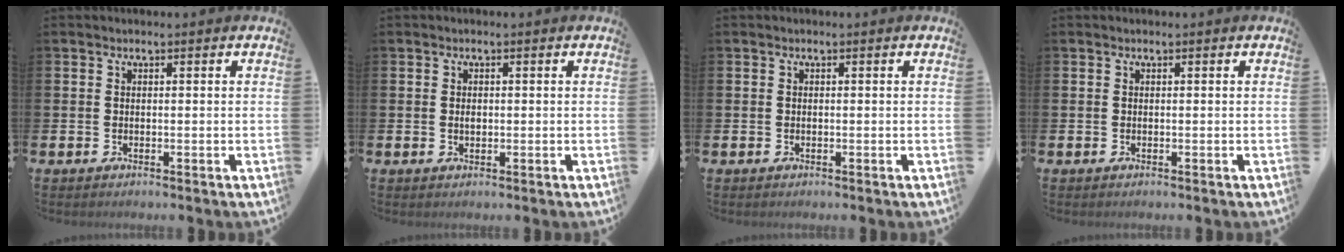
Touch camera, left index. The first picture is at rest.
{"total": 0.9, "force": [0.1, 0.6, 0.7], "torque": [-0.012, 0.003, -0.001]}
{"total": 0.0}
{"total": 0.0}